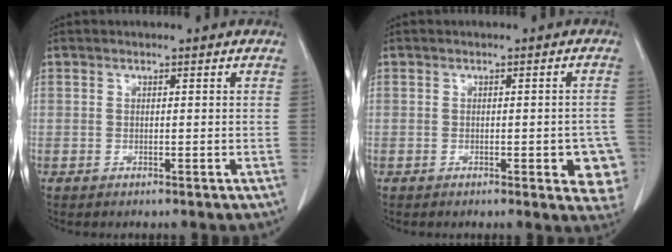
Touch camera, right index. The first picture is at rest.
{"total": 6.4, "force": [-2.2, 2.0, 5.7], "torque": [-0.045, -0.001, -0.026]}